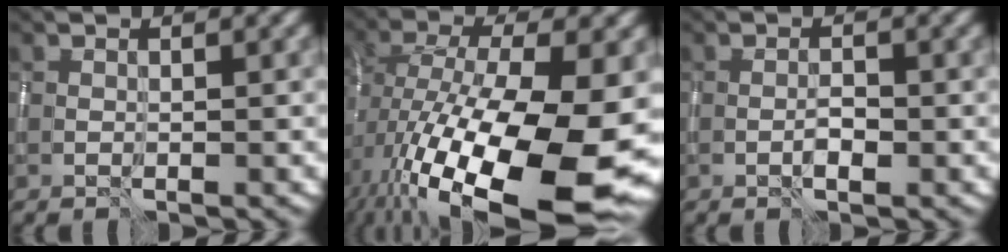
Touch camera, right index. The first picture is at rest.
{"total": 18.0, "force": [-5.7, 7.3, 15.4], "torque": [-0.270, -0.026, -0.082]}
{"total": 1.2, "force": [-0.7, 0.4, 0.9], "torque": [-0.017, 0.001, -0.013]}